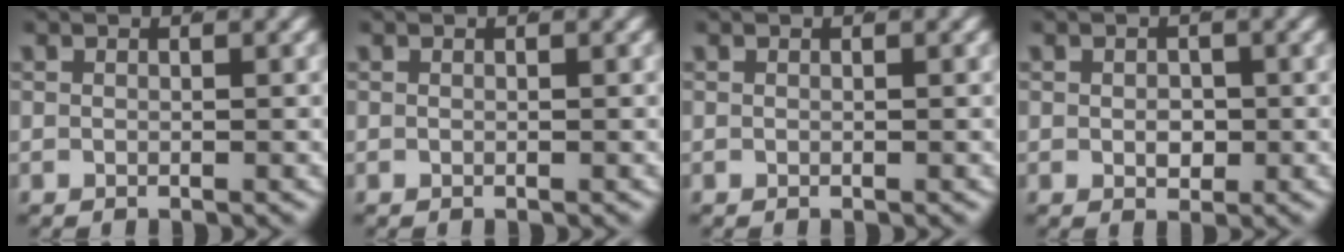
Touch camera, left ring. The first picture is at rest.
{"total": 0.0}
{"total": 0.0}
{"total": 1.5, "force": [-0.1, 1.2, 1.0], "torque": [-0.017, -0.014, 0.006]}